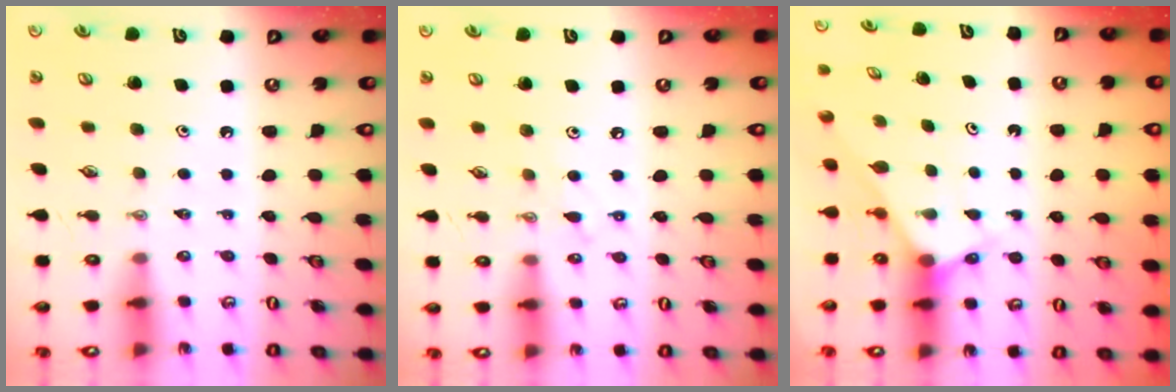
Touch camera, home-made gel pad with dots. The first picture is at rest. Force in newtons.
{"total": 6.6, "press": 6.6, "slide": 0.4}
{"total": 2.6, "press": 2.6, "slide": 0.2}